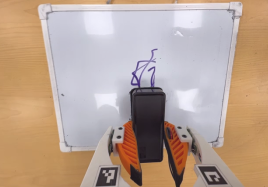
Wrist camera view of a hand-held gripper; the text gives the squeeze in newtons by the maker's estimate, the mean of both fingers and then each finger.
{"total": 11.2, "left": 9.8, "right": 12.5}